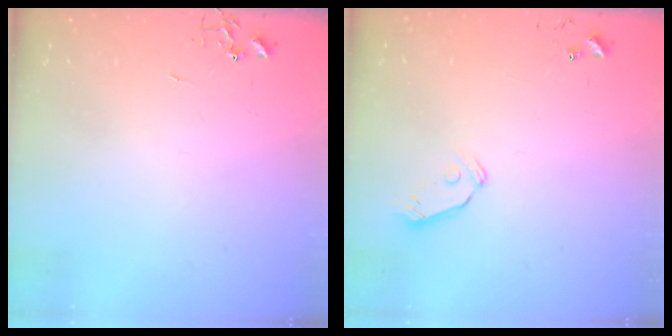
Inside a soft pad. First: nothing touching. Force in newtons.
{"total": 5.5, "press": 5.4, "slide": 0.9}